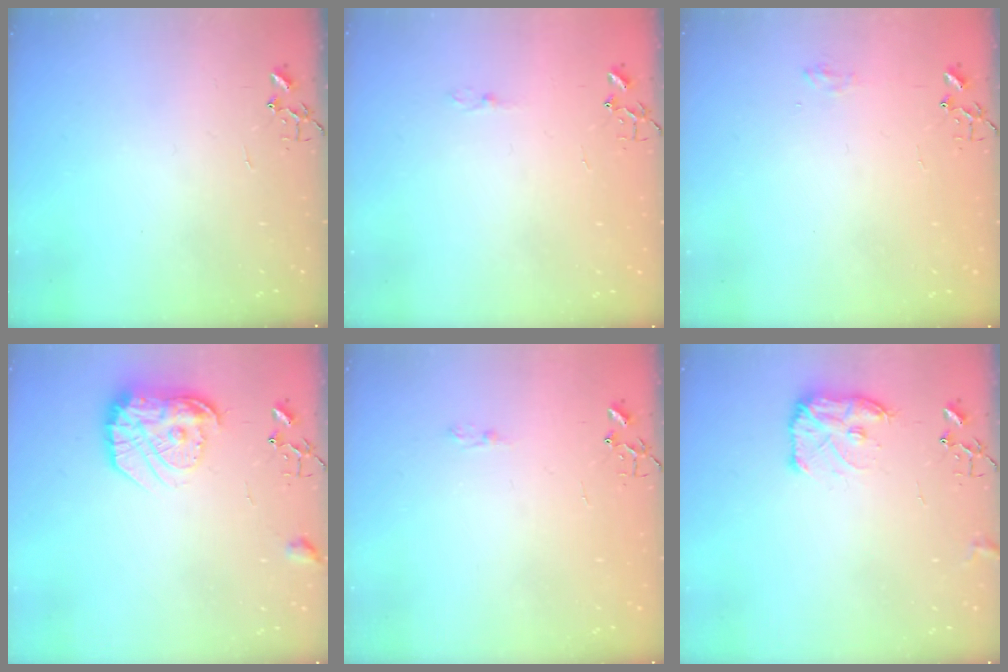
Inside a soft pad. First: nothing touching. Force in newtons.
{"total": 2.7, "press": 2.7, "slide": 0.4}
{"total": 6.0, "press": 5.9, "slide": 0.8}
{"total": 16.2, "press": 16.2, "slide": 1.2}
{"total": 5.3, "press": 5.3, "slide": 0.6}
{"total": 10.8, "press": 10.8, "slide": 0.5}